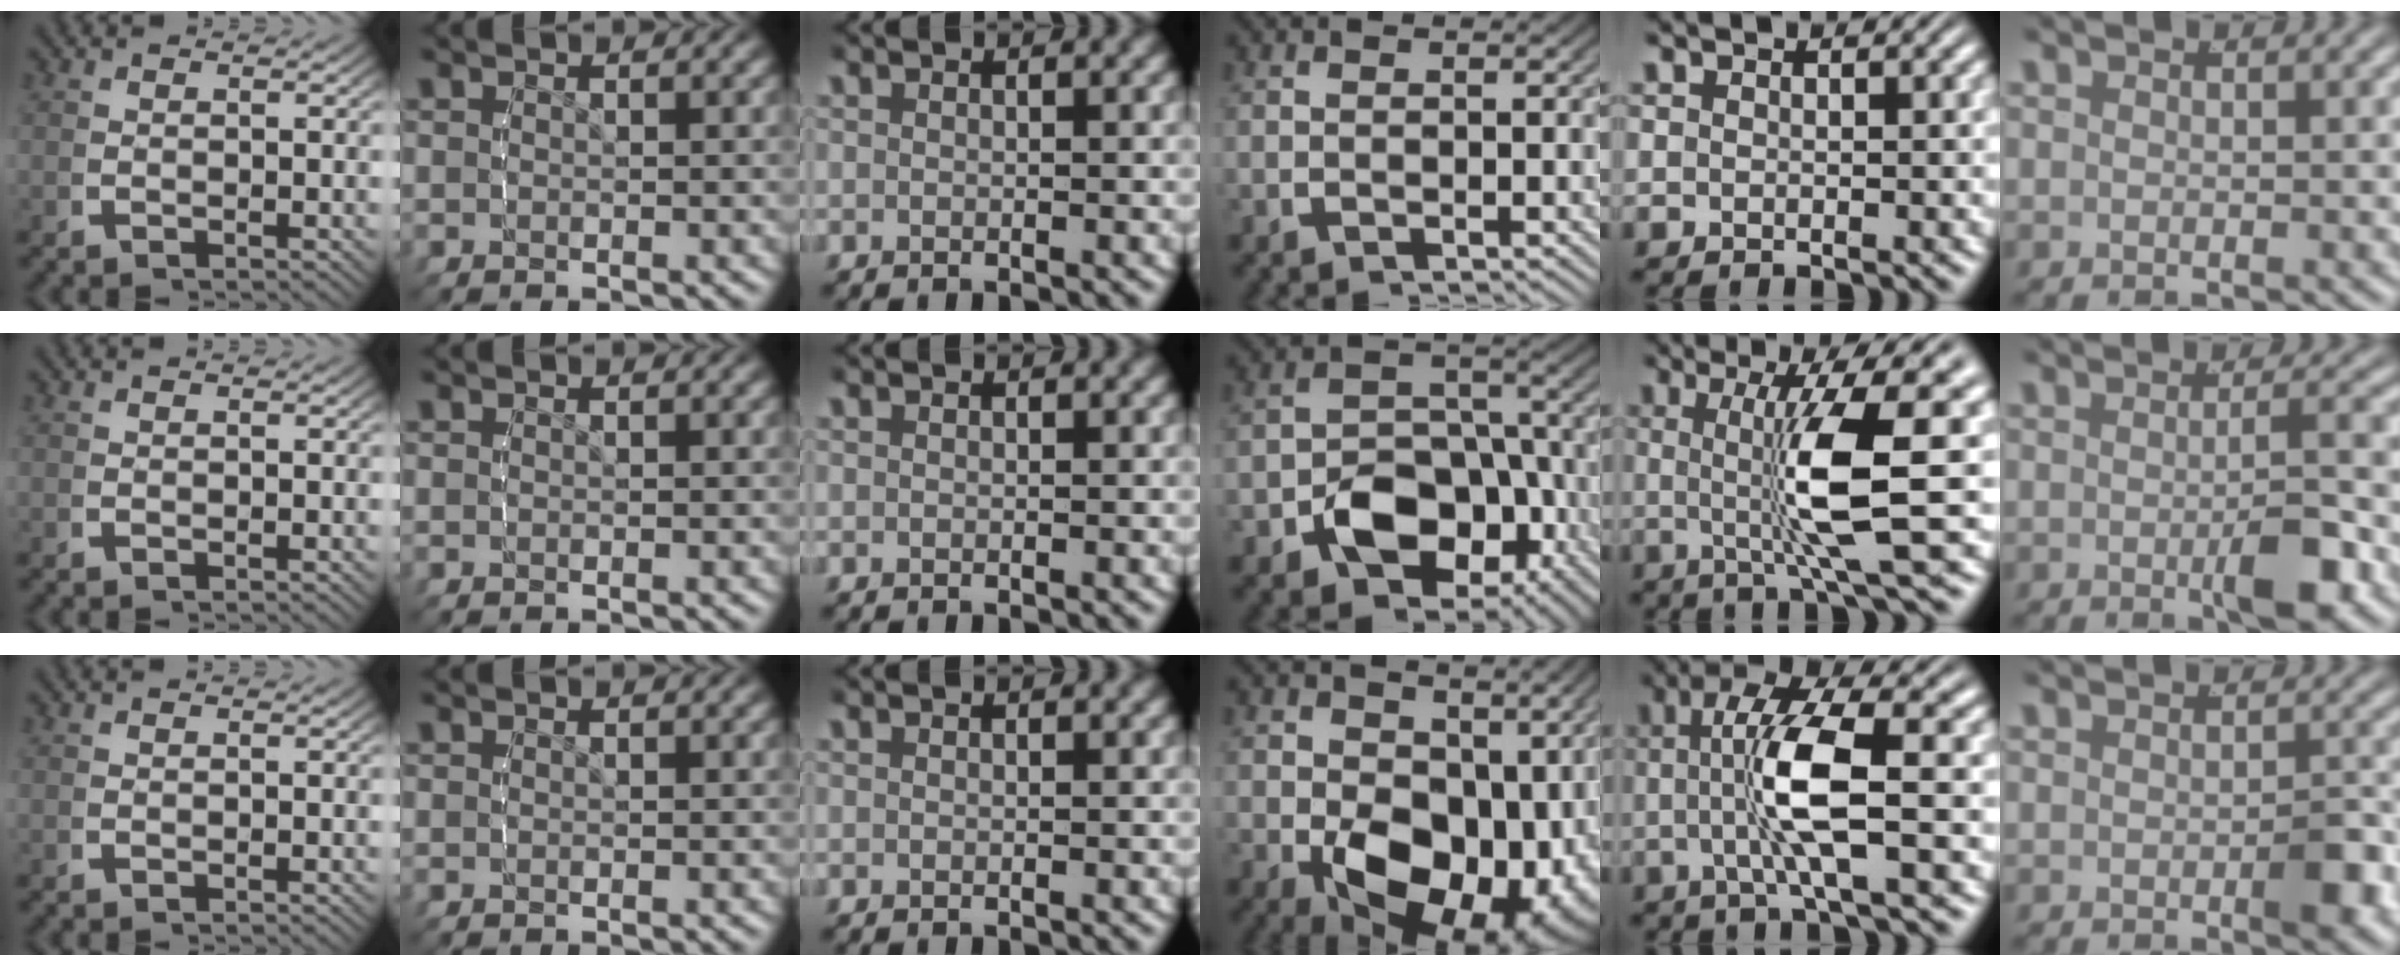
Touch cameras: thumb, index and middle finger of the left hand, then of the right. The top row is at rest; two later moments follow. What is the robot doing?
{"motion": "lift_and_place", "object": "stress ball aka squeeze ball"}